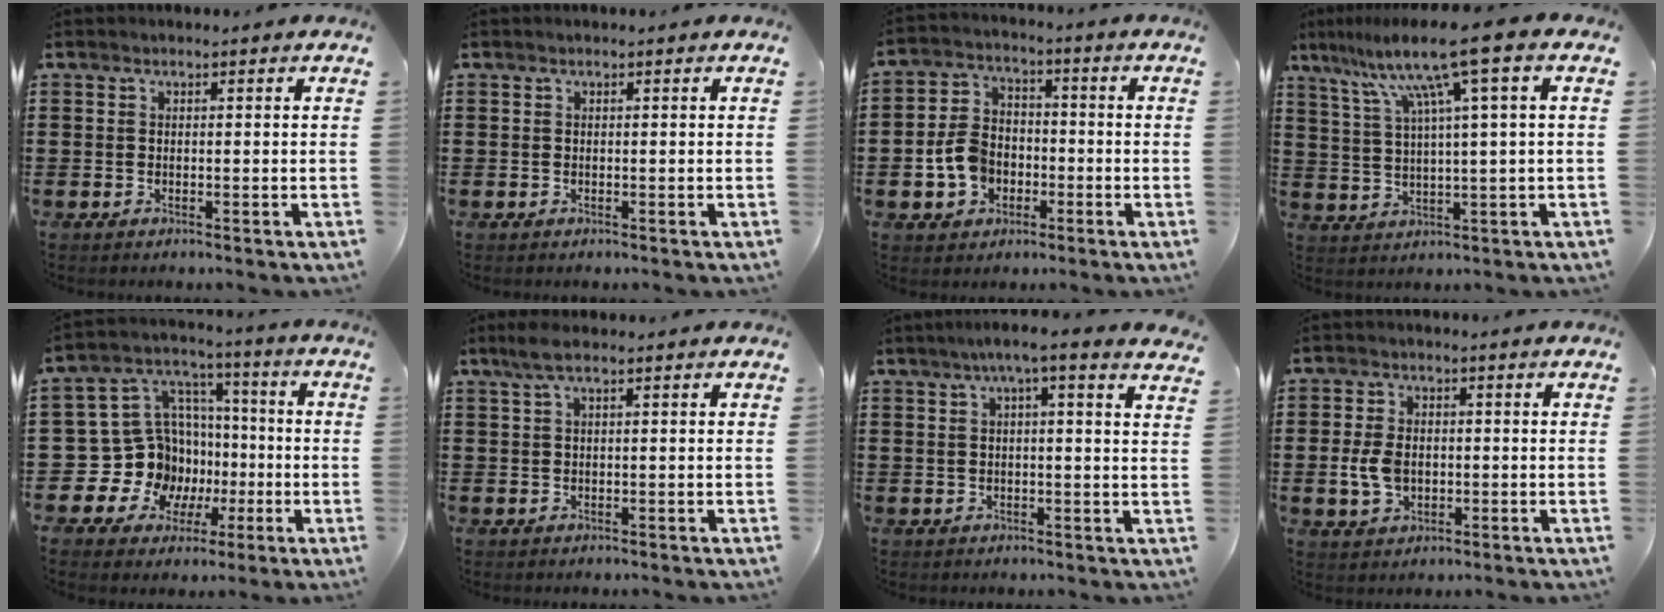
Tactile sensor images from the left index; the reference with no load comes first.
{"total": 0.0}
{"total": 6.9, "force": [-2.0, 5.2, 4.0], "torque": [-0.104, 0.007, -0.042]}
{"total": 10.0, "force": [5.2, -0.6, 8.5], "torque": [-0.186, -0.017, 0.080]}
{"total": 13.9, "force": [-2.6, 12.9, 4.6], "torque": [-0.140, -0.015, -0.023]}
{"total": 2.4, "force": [0.9, 0.4, 2.2], "torque": [-0.049, -0.002, 0.014]}
{"total": 4.1, "force": [2.5, -0.3, 3.2], "torque": [-0.068, -0.001, 0.041]}
{"total": 5.1, "force": [-0.5, 3.5, 3.7], "torque": [-0.094, 0.000, -0.014]}